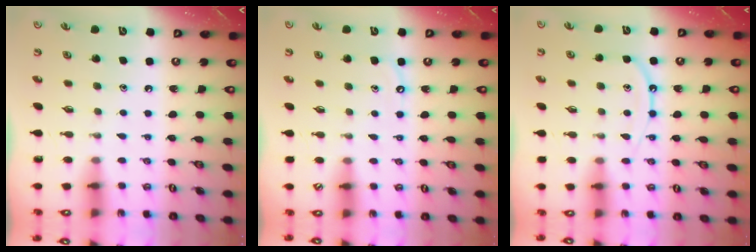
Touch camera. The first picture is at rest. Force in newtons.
{"total": 4.0, "press": 4.0, "slide": 0.6}
{"total": 9.8, "press": 9.7, "slide": 0.9}